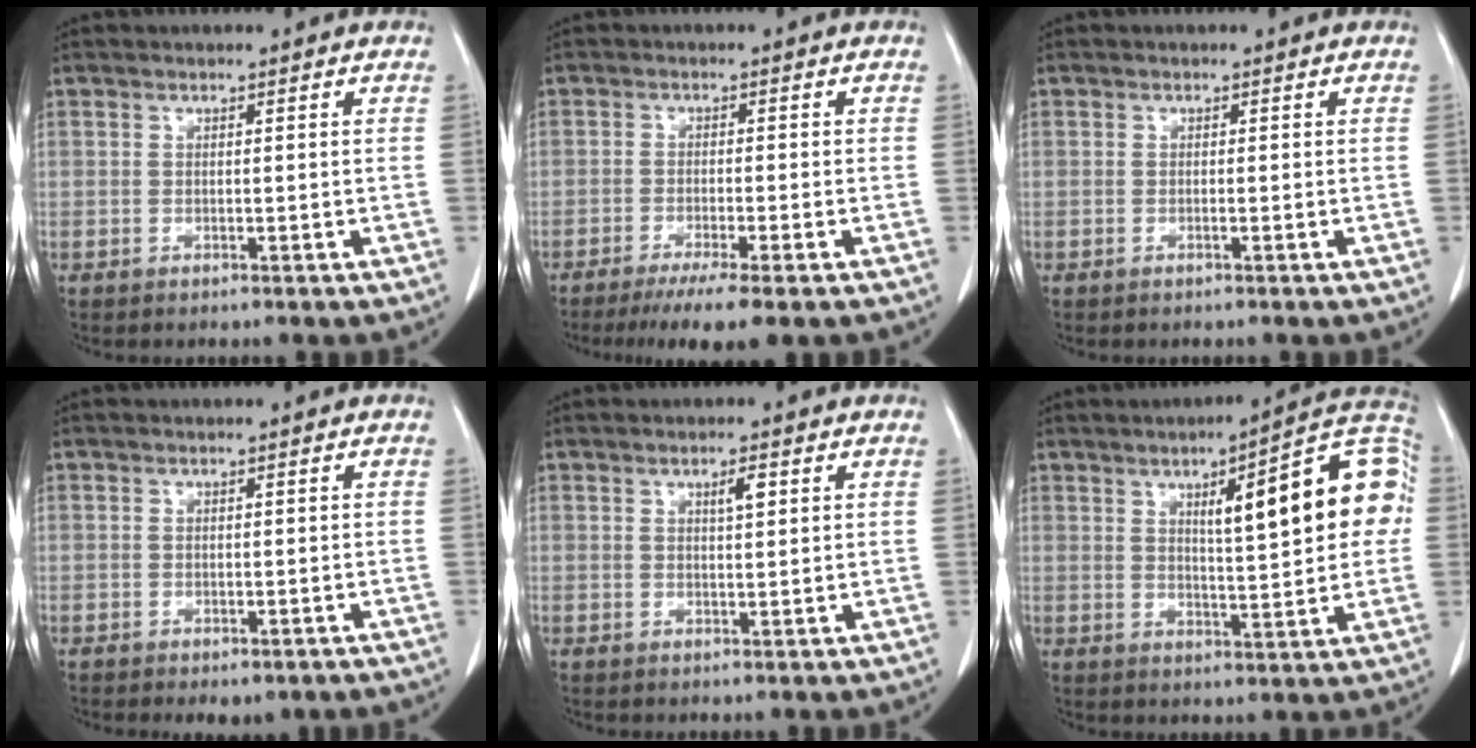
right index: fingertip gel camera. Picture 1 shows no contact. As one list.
[{"total": 6.8, "force": [-4.8, -0.1, 4.8], "torque": [-0.069, -0.014, -0.074]}, {"total": 0.0}, {"total": 3.0, "force": [-2.0, 1.7, 1.5], "torque": [-0.010, -0.001, -0.017]}, {"total": 2.1, "force": [0.9, 0.5, 1.8], "torque": [-0.029, -0.001, 0.015]}, {"total": 16.0, "force": [3.4, 3.1, 15.3], "torque": [-0.198, 0.034, 0.042]}]